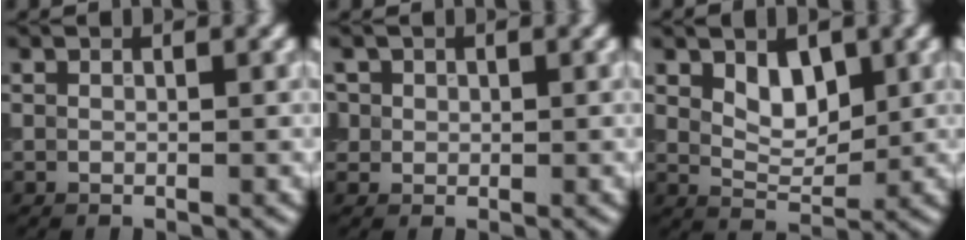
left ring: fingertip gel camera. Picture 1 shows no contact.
{"total": 2.1, "force": [0.9, 1.8, 0.7], "torque": [-0.013, 0.005, 0.020]}
{"total": 3.0, "force": [1.3, 1.8, 2.1], "torque": [-0.035, -0.006, 0.026]}